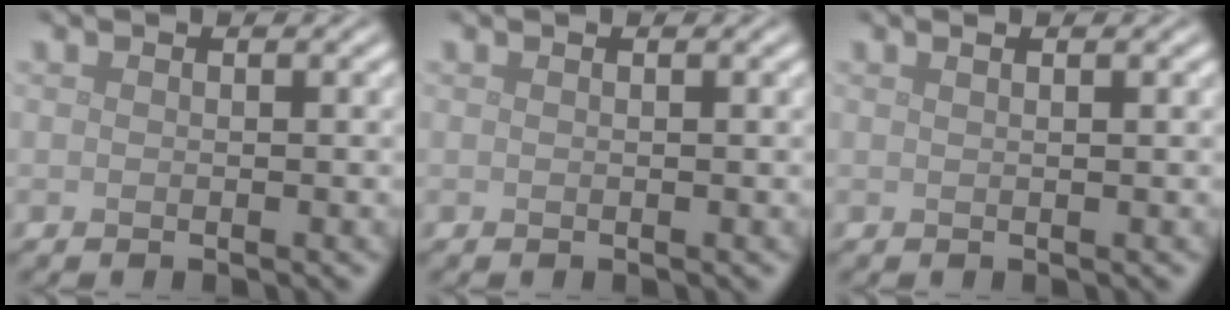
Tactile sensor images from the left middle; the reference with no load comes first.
{"total": 0.0}
{"total": 1.7, "force": [0.9, 0.7, 1.2], "torque": [0.000, -0.002, -0.003]}